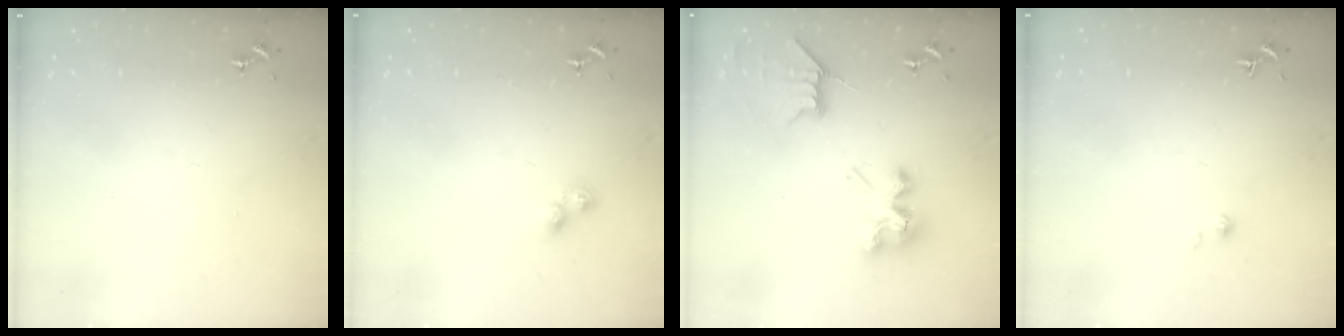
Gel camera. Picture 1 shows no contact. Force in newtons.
{"total": 2.8, "press": 2.8, "slide": 0.5}
{"total": 7.9, "press": 7.9, "slide": 0.2}
{"total": 2.0, "press": 1.9, "slide": 0.2}